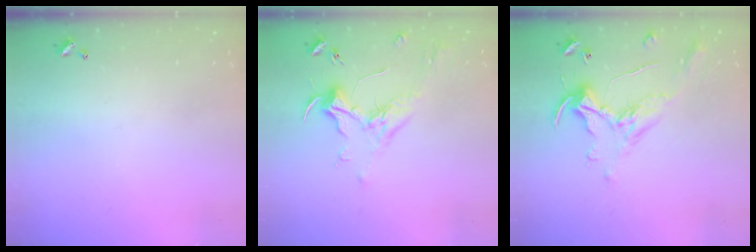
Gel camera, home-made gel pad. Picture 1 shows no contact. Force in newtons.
{"total": 2.0, "press": 1.9, "slide": 0.6}
{"total": 1.1, "press": 0.8, "slide": 0.9}